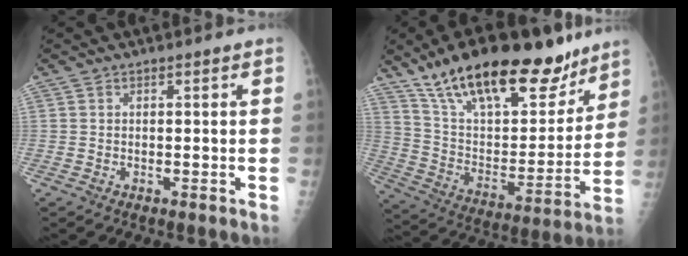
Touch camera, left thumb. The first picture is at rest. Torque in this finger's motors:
{"motor_torque": [0.91, 0.92, 1.44, -1.33, 0.48]}